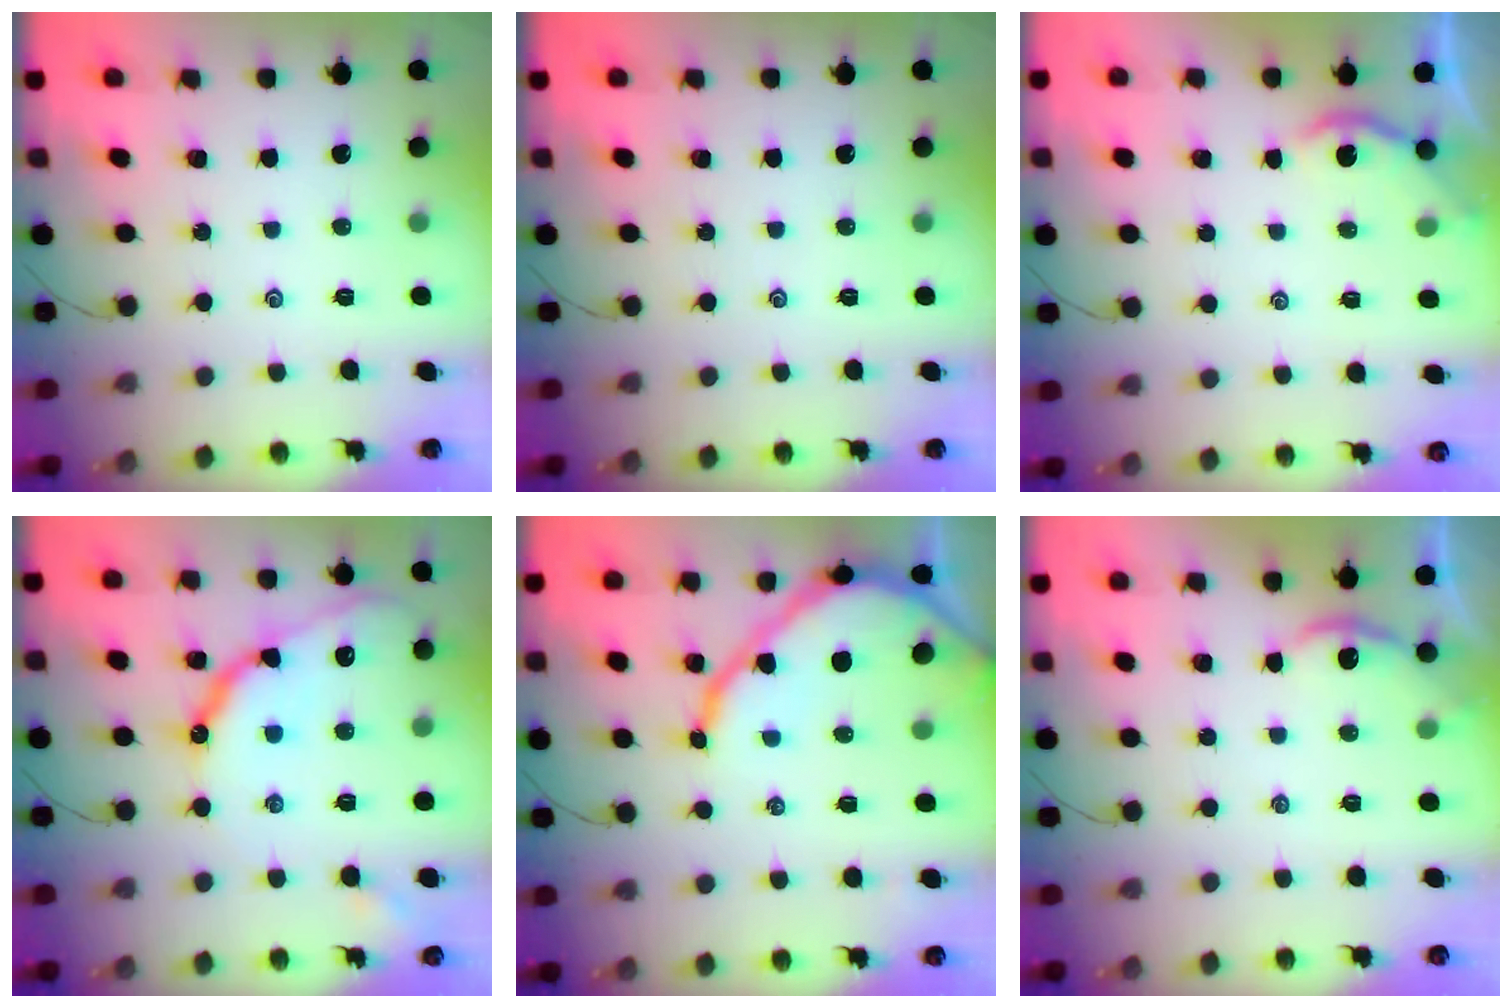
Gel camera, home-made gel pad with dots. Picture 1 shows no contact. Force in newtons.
{"total": 0.0}
{"total": 1.8, "press": 1.8, "slide": 0.1}
{"total": 13.1, "press": 13.1, "slide": 0.7}
{"total": 12.6, "press": 12.6, "slide": 1.2}
{"total": 2.9, "press": 2.9, "slide": 0.1}